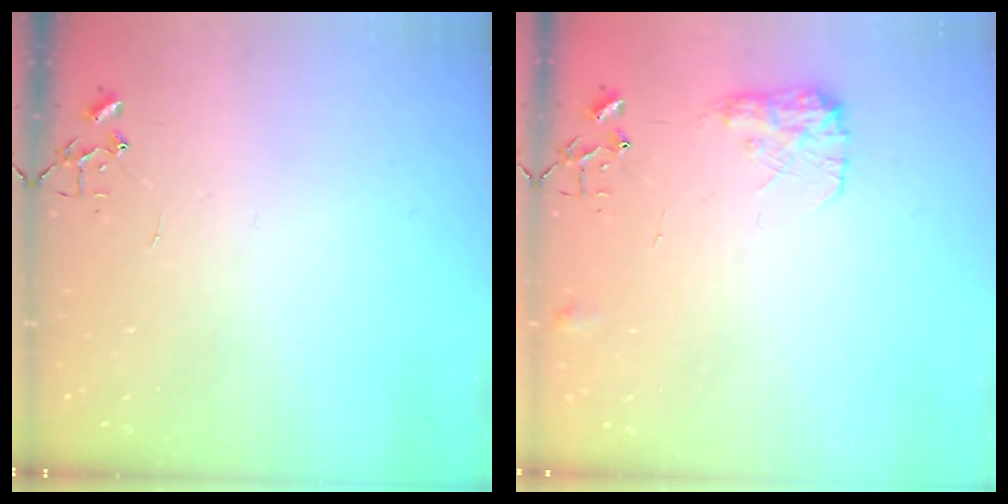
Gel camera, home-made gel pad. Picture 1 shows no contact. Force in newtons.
{"total": 9.5, "press": 9.5, "slide": 0.3}